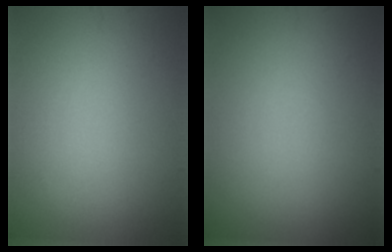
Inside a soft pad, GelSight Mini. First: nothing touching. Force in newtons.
{"total": 0.0}